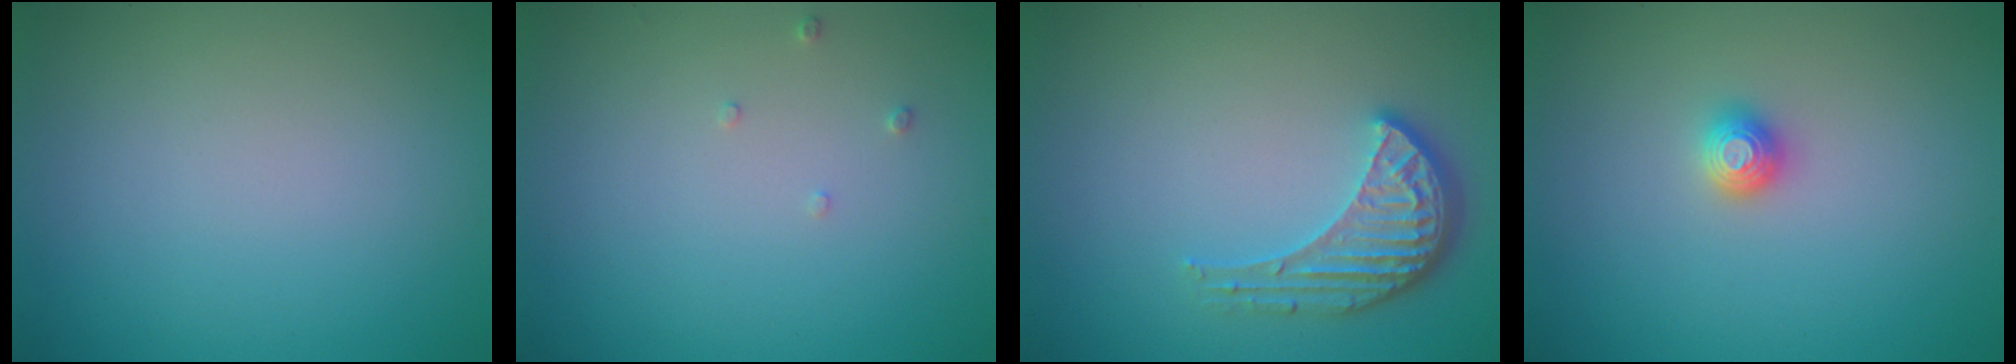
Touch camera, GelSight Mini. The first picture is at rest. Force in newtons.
{"total": 0.7, "press": 0.7, "slide": 0.2}
{"total": 3.9, "press": 3.2, "slide": 2.3}
{"total": 1.3, "press": 1.2, "slide": 0.4}